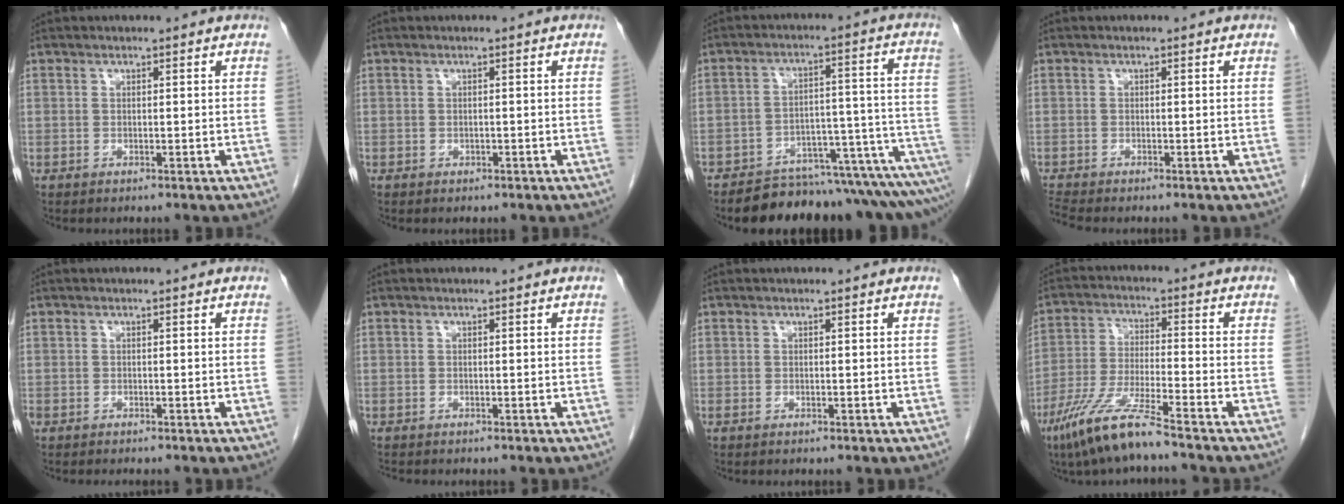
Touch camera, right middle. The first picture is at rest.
{"total": 0.5, "force": [-0.3, 0.4, 0.1], "torque": [-0.006, 0.002, -0.003]}
{"total": 18.1, "force": [-17.3, 2.1, 4.9], "torque": [0.003, 0.037, -0.222]}
{"total": 1.7, "force": [-1.5, -0.6, 0.0], "torque": [-0.016, -0.014, -0.032]}
{"total": 2.8, "force": [-2.3, 1.0, 1.2], "torque": [-0.021, -0.007, -0.031]}
{"total": 0.6, "force": [-0.6, -0.1, 0.1], "torque": [-0.011, -0.004, -0.014]}
{"total": 0.0}
{"total": 10.0, "force": [-7.2, 0.0, 7.0], "torque": [-0.147, -0.029, -0.141]}